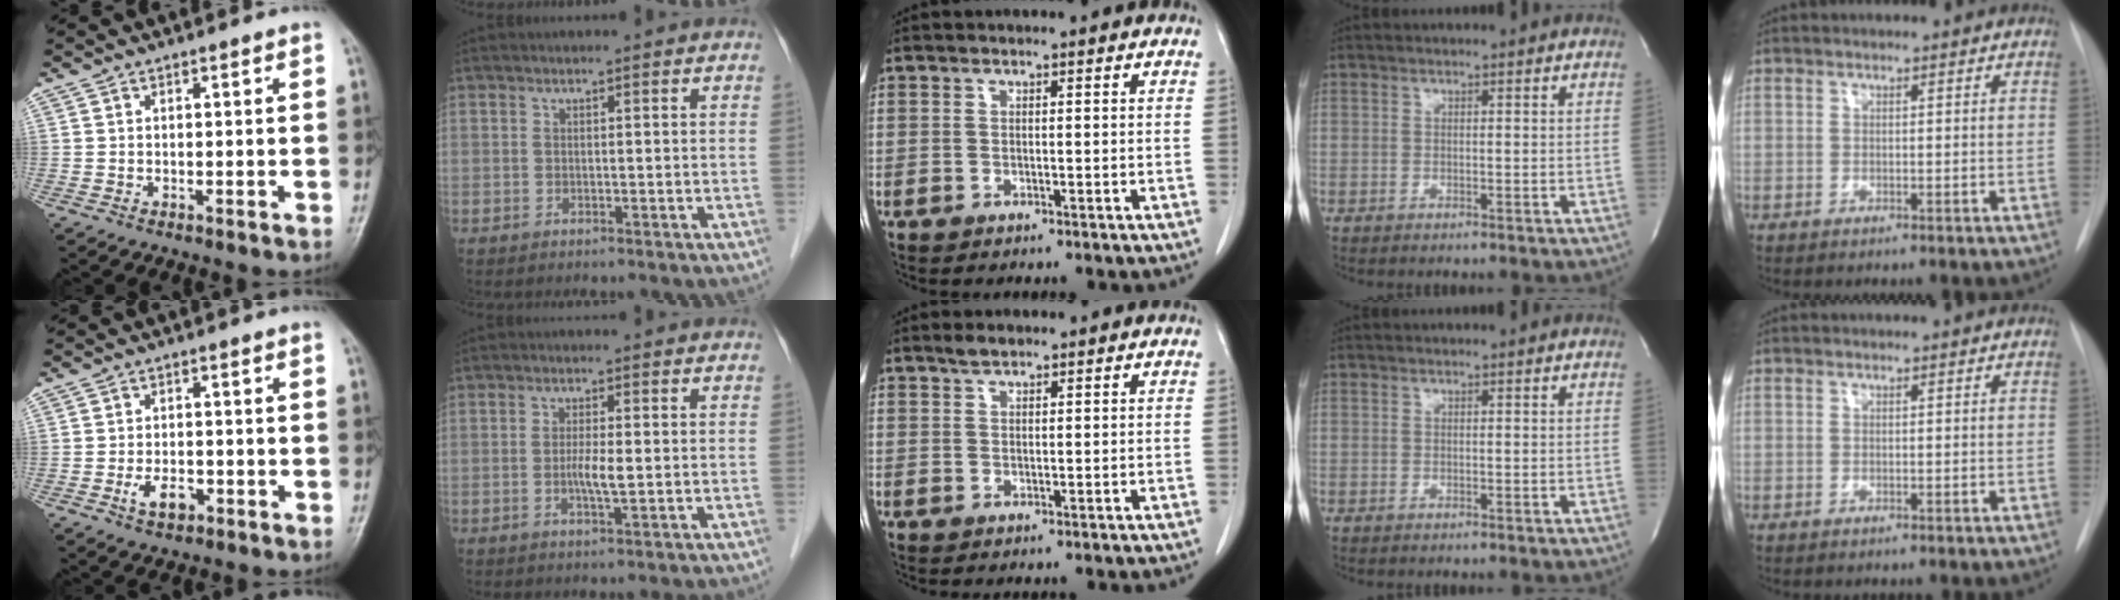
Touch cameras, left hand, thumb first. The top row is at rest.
{"thumb": {"total": 4.2, "force": [-1.8, 2.4, 2.9], "torque": [-0.049, 0.008, -0.029]}, "index": {"total": 3.0, "force": [-0.3, 0.2, 3.0], "torque": [-0.061, -0.004, -0.007]}, "middle": {"total": 1.7, "force": [1.5, 0.5, 0.8], "torque": [-0.020, 0.003, 0.029]}}